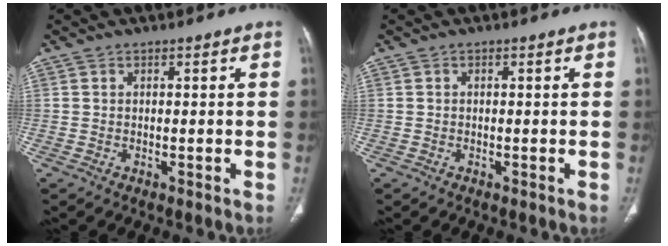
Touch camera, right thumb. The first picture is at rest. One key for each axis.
{"total": 0.0}